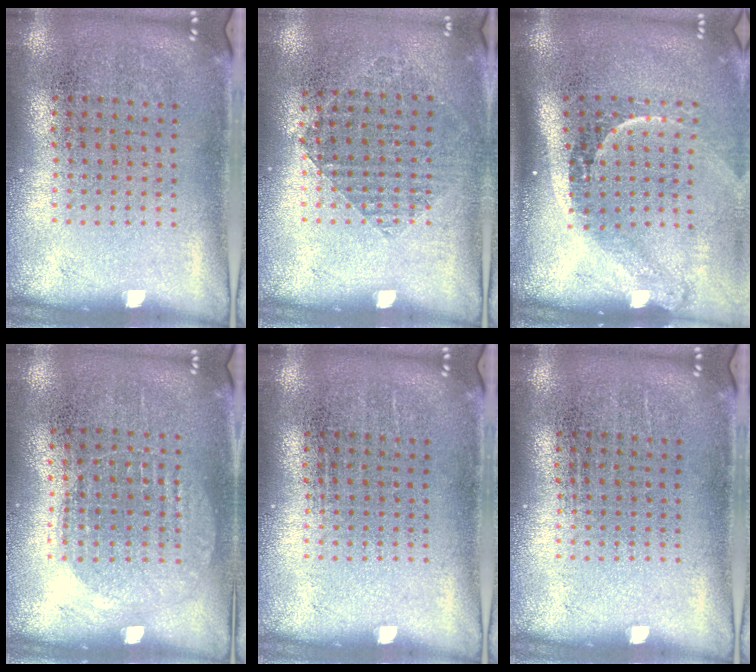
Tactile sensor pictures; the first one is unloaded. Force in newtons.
{"total": 0.9, "press": 0.9, "slide": 0.4}
{"total": 2.2, "press": 1.4, "slide": 1.7}
{"total": 0.9, "press": 0.8, "slide": 0.3}
{"total": 0.0}
{"total": 0.0}